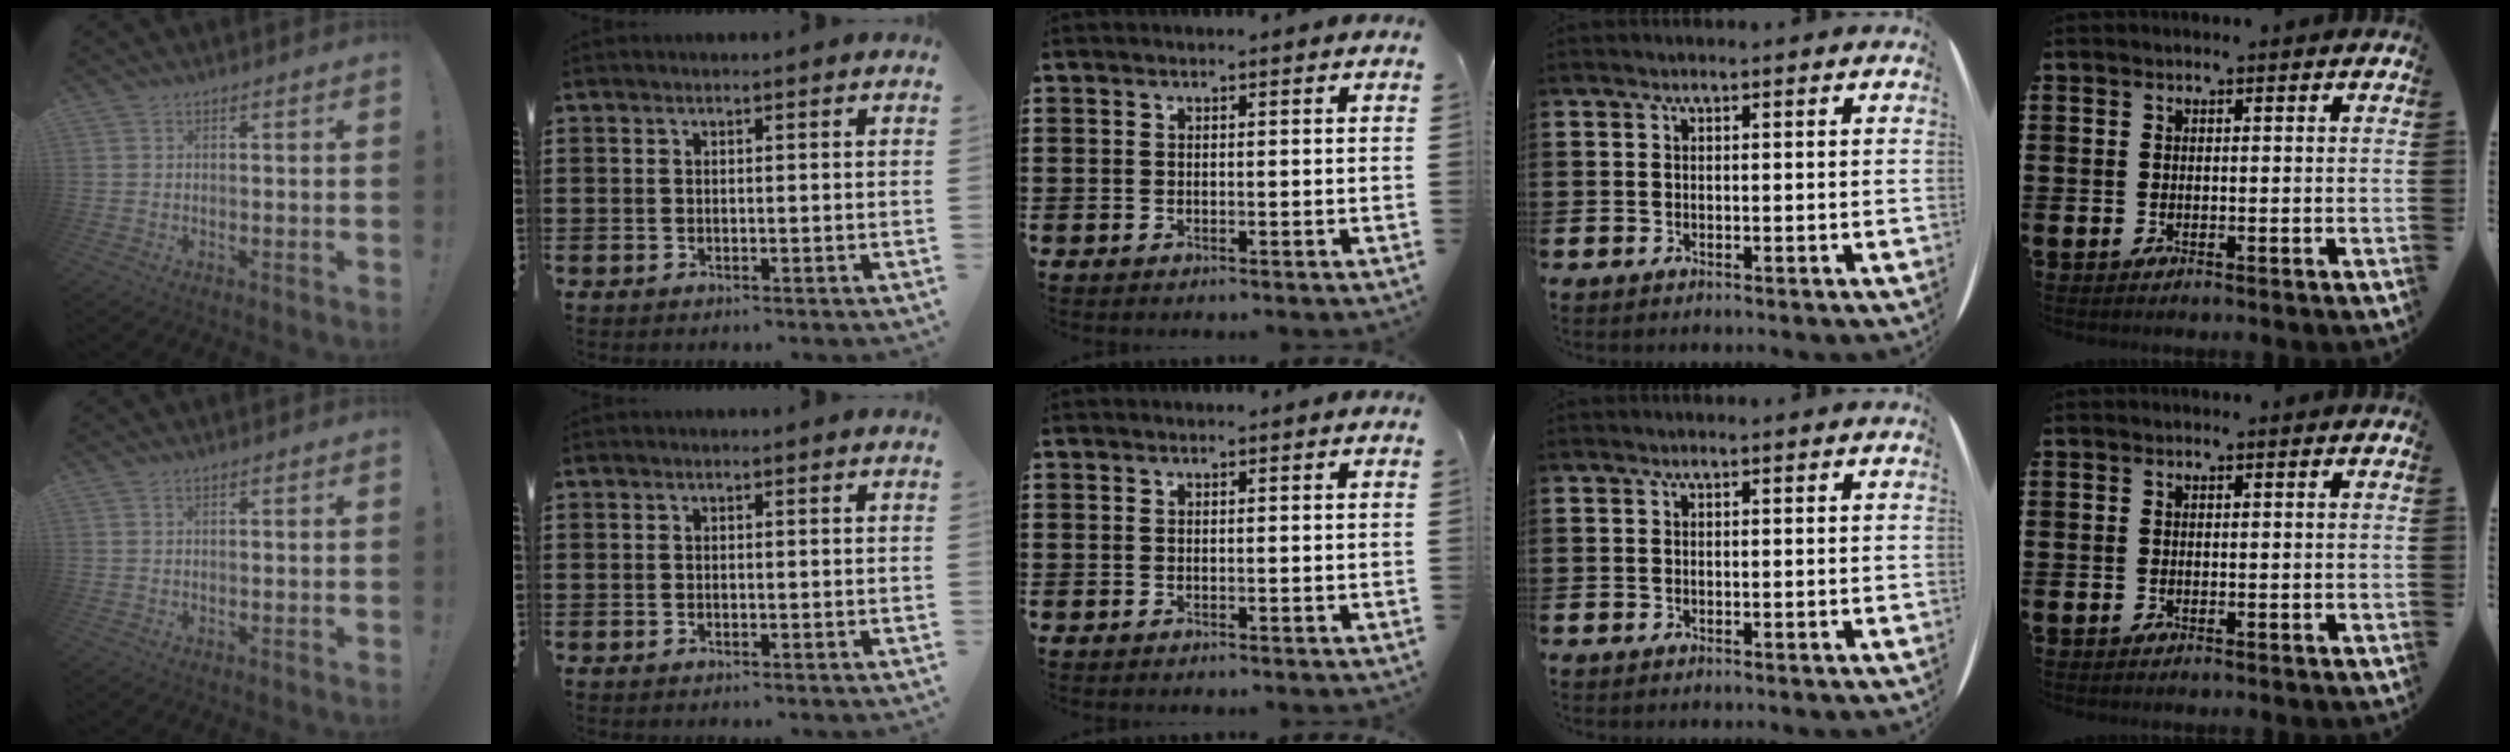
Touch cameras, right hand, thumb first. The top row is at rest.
{}